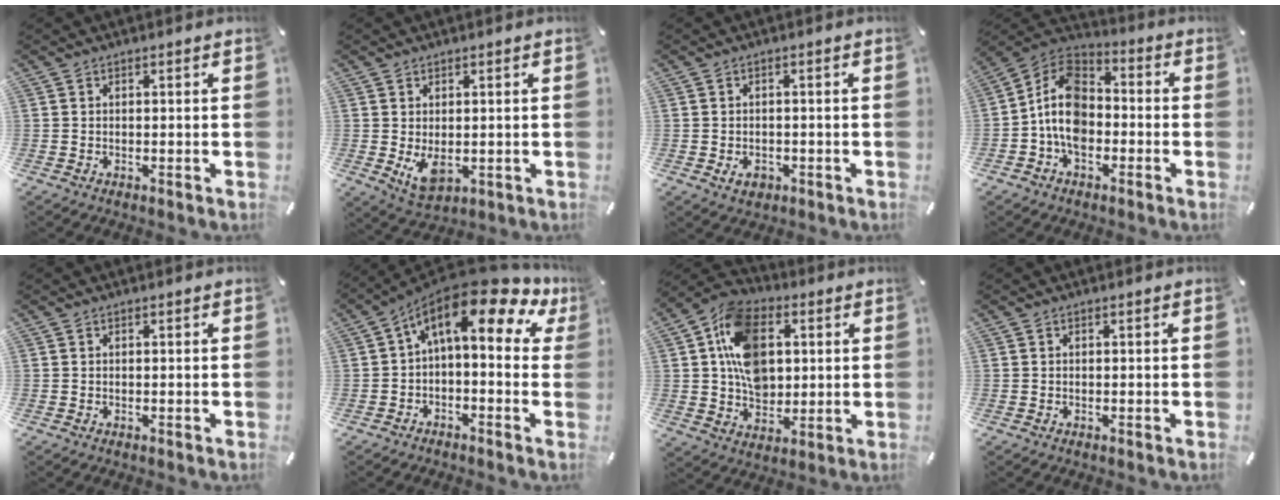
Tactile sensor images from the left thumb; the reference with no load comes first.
{"total": 5.7, "force": [-0.1, 3.8, 4.3], "torque": [-0.077, -0.013, -0.005]}
{"total": 3.1, "force": [-1.2, 2.3, 1.7], "torque": [-0.029, 0.000, -0.025]}
{"total": 11.5, "force": [-3.5, 8.1, 7.4], "torque": [-0.173, 0.013, -0.072]}
{"total": 0.0}
{"total": 14.4, "force": [7.9, 5.4, 10.7], "torque": [-0.180, -0.071, 0.123]}
{"total": 15.7, "force": [3.0, 12.0, 9.8], "torque": [-0.174, 0.009, 0.055]}
{"total": 0.0}